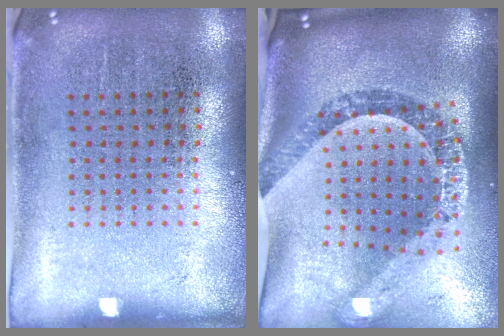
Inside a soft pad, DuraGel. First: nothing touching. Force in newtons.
{"total": 2.5, "press": 2.1, "slide": 1.3}